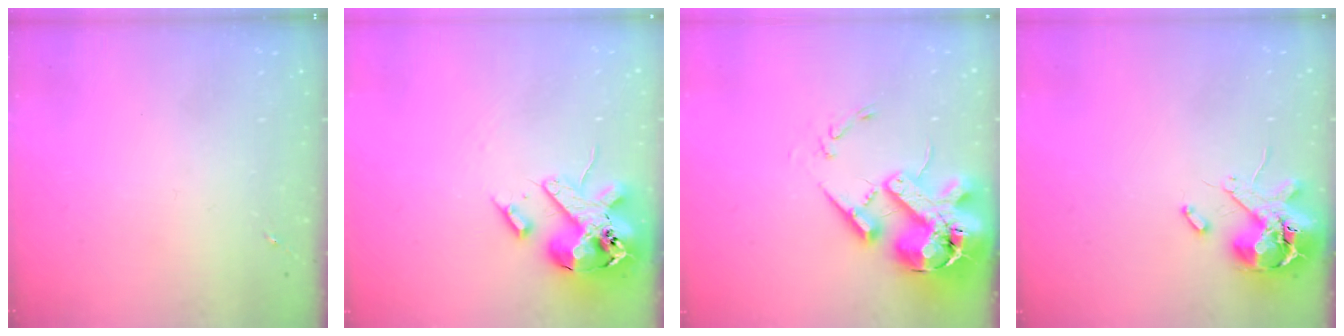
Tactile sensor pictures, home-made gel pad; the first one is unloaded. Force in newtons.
{"total": 17.7, "press": 17.4, "slide": 2.9}
{"total": 20.8, "press": 20.5, "slide": 3.5}
{"total": 12.2, "press": 12.0, "slide": 1.8}